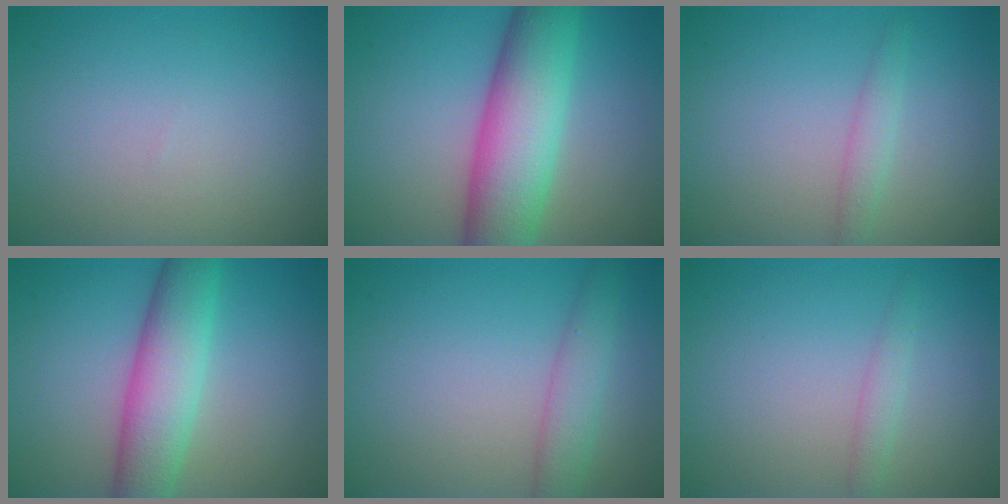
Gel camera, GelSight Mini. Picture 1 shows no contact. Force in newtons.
{"total": 9.7, "press": 9.7, "slide": 0.1}
{"total": 1.5, "press": 1.5, "slide": 0.1}
{"total": 6.5, "press": 6.5, "slide": 0.5}
{"total": 2.9, "press": 2.9, "slide": 0.1}
{"total": 1.4, "press": 1.4, "slide": 0.0}